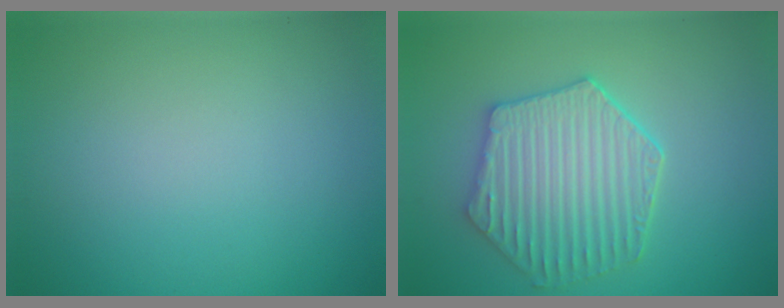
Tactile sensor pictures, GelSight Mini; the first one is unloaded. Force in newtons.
{"total": 5.4, "press": 4.6, "slide": 2.8}